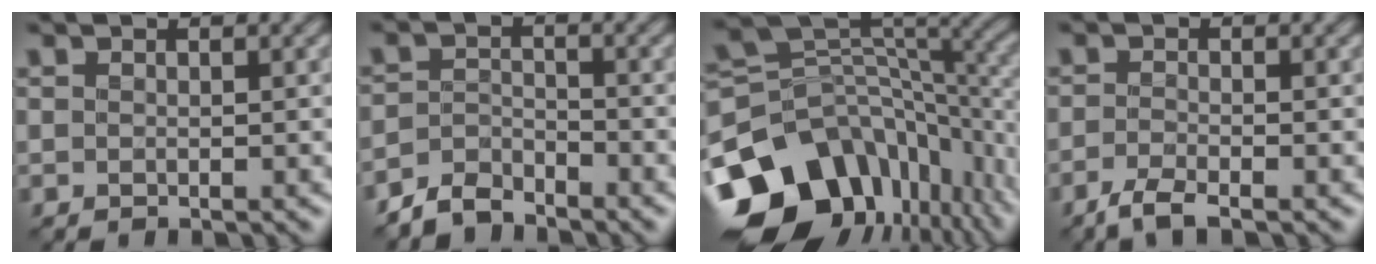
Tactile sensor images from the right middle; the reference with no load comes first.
{"total": 3.0, "force": [-2.8, 1.0, 0.6], "torque": [-0.012, 0.005, -0.064]}
{"total": 14.7, "force": [-6.5, 10.1, 8.5], "torque": [-0.185, -0.003, -0.104]}
{"total": 2.4, "force": [-1.7, 0.4, 1.5], "torque": [-0.038, -0.005, -0.044]}